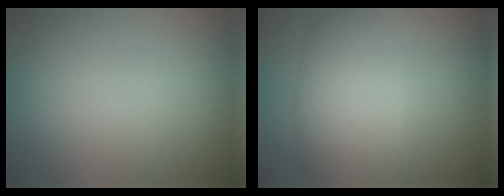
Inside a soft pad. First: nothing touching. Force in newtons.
{"total": 6.2, "press": 6.2, "slide": 0.0}